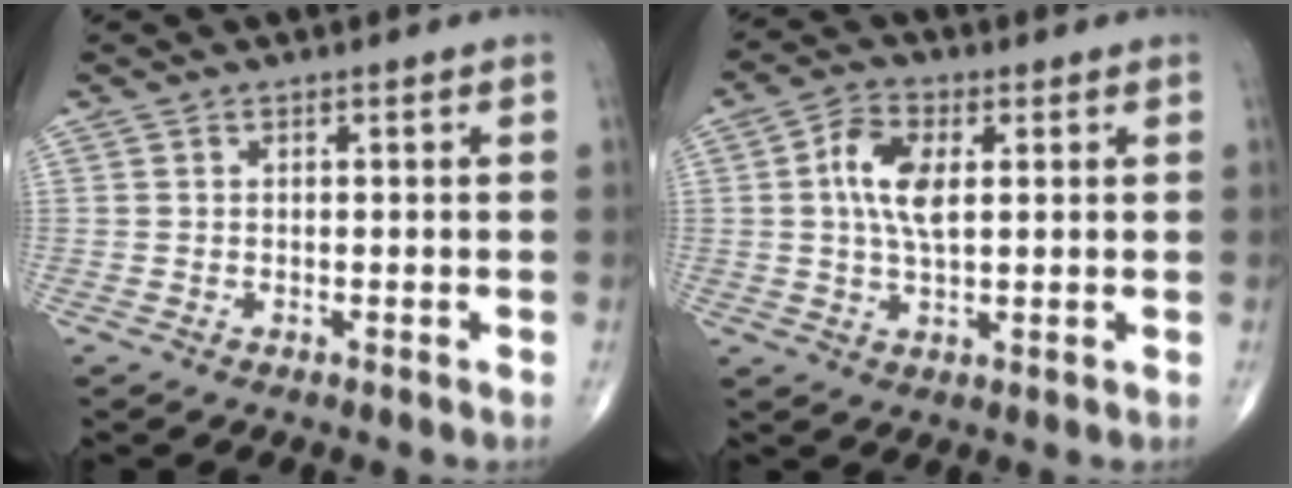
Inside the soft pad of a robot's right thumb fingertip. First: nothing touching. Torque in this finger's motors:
{"motor_torque": [0.44, 0.84, 0.20, -0.43, 0.32]}